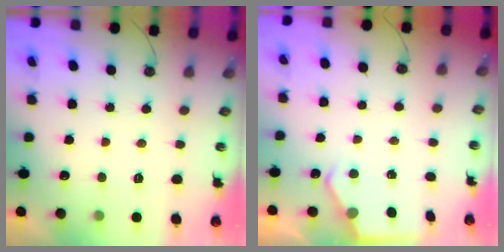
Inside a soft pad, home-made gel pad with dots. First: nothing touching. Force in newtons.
{"total": 2.8, "press": 2.8, "slide": 0.4}